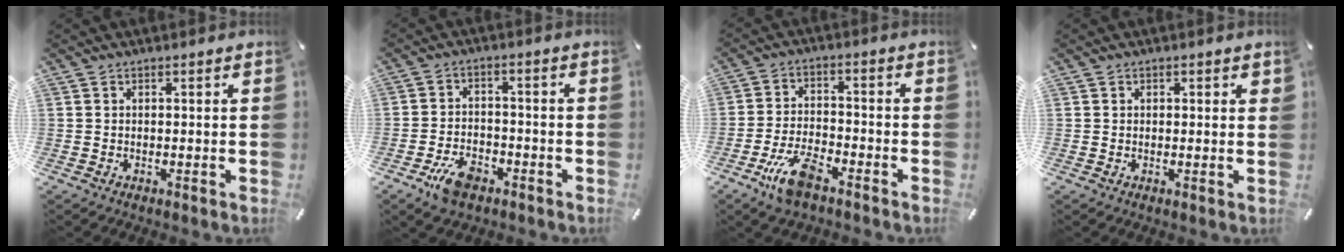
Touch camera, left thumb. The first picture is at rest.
{"total": 7.6, "force": [-4.4, 4.5, 4.2], "torque": [-0.087, 0.022, -0.081]}
{"total": 9.4, "force": [-6.0, 3.6, 6.3], "torque": [-0.138, 0.018, -0.113]}
{"total": 0.8, "force": [0.3, 0.6, 0.4], "torque": [0.001, 0.001, 0.003]}